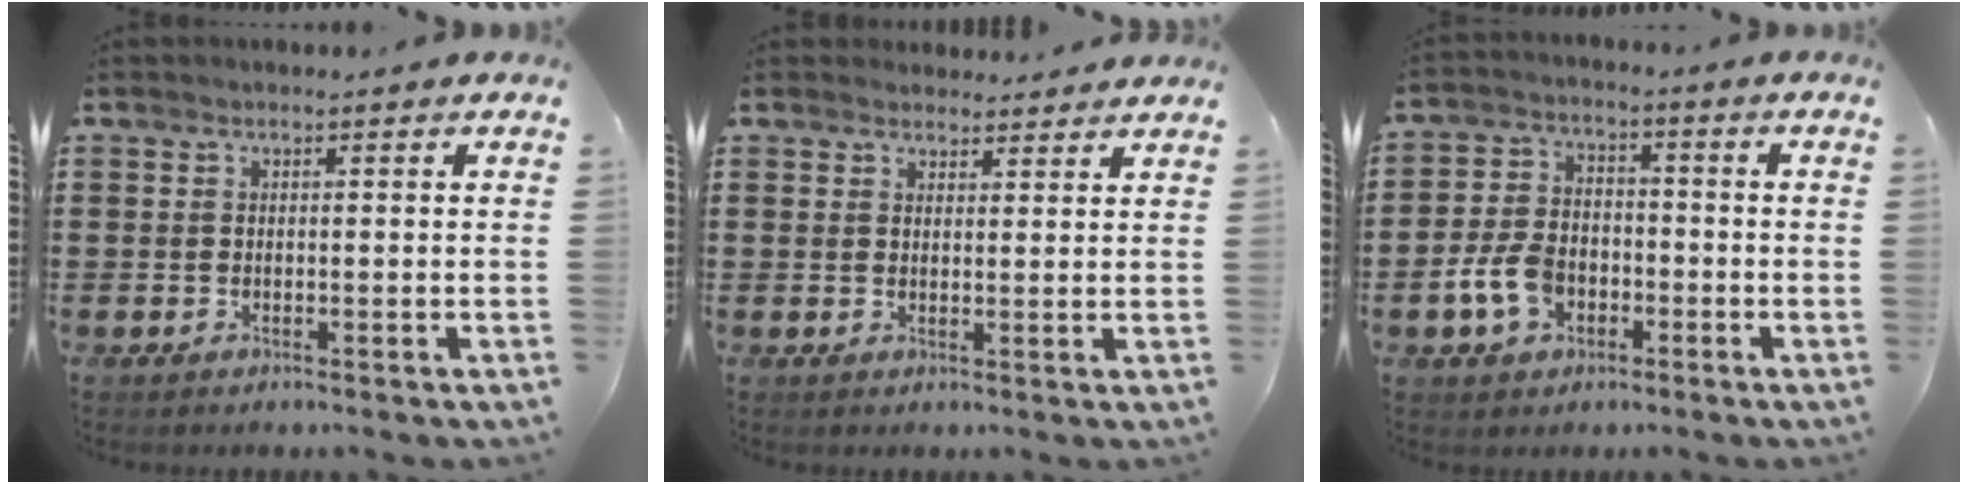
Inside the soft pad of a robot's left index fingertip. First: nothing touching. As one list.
[{"total": 2.5, "force": [2.5, 0.7, 0.0], "torque": [-0.006, -0.003, 0.048]}, {"total": 6.9, "force": [-2.6, 4.7, 4.3], "torque": [-0.110, 0.005, -0.055]}]